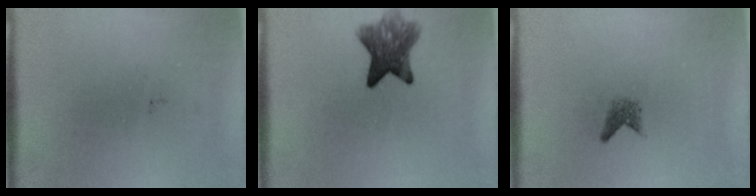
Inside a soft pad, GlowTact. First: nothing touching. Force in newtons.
{"total": 6.5}
{"total": 1.5}